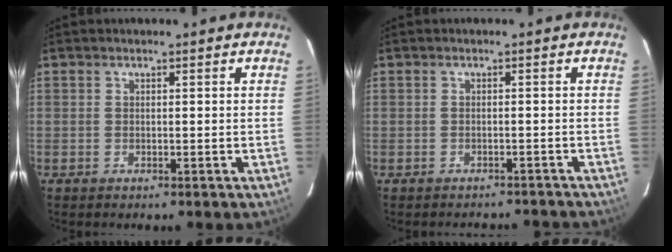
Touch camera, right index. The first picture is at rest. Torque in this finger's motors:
{"motor_torque": [0.12, -0.14, -0.05, -0.04]}